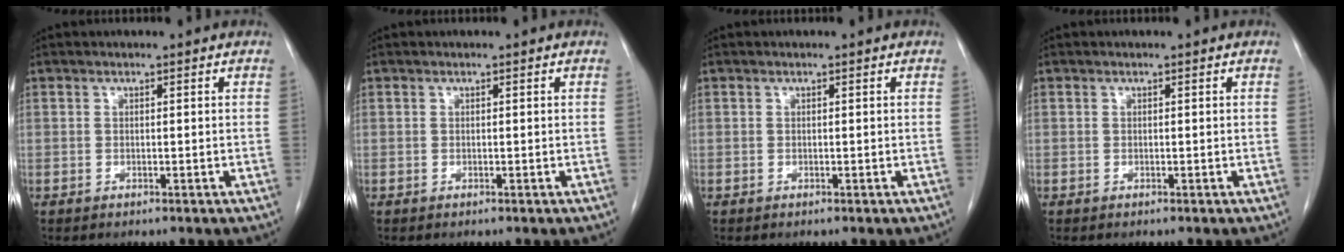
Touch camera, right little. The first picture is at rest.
{"total": 0.0}
{"total": 0.0}
{"total": 0.0}